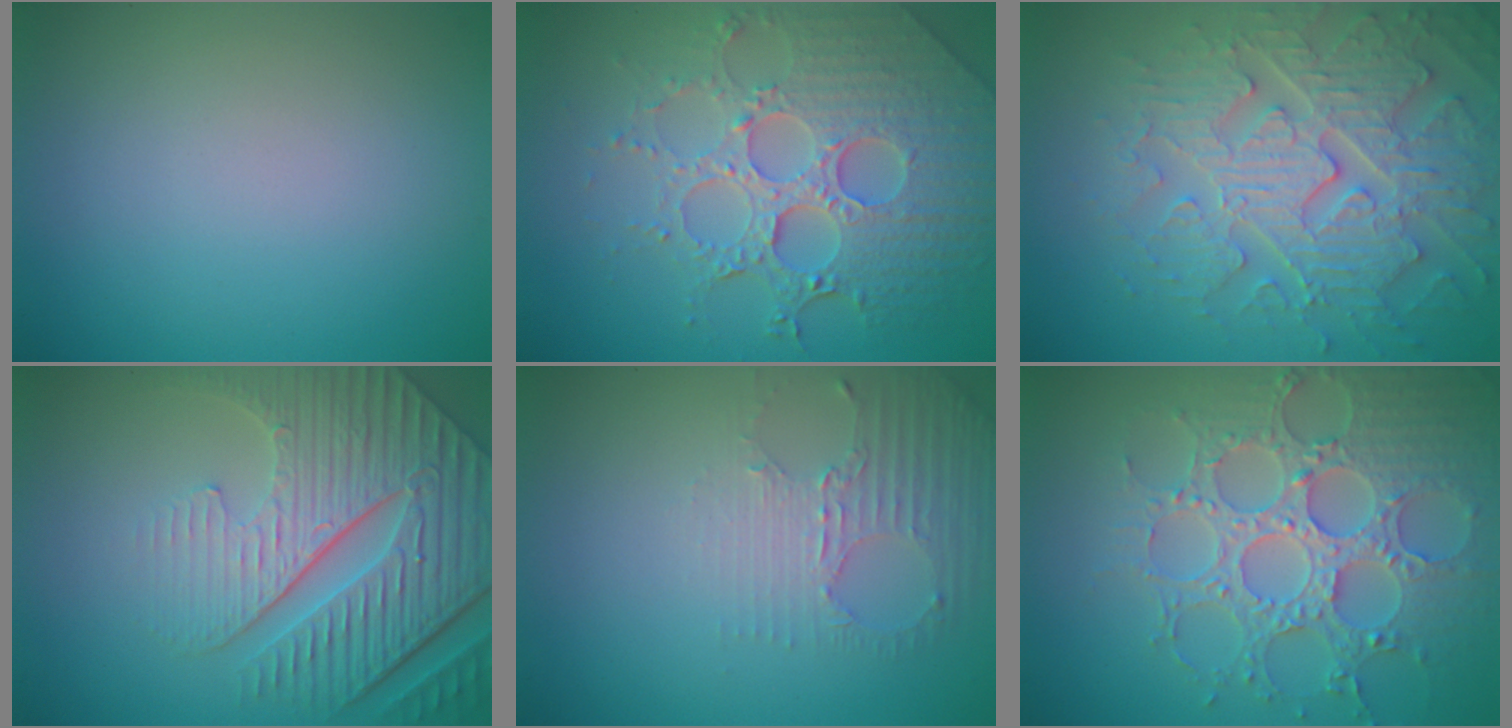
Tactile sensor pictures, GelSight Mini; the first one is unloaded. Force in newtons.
{"total": 8.2, "press": 5.9, "slide": 5.7}
{"total": 7.4, "press": 6.0, "slide": 4.3}
{"total": 8.0, "press": 6.2, "slide": 5.1}
{"total": 2.6, "press": 1.9, "slide": 1.9}
{"total": 7.2, "press": 5.9, "slide": 4.1}